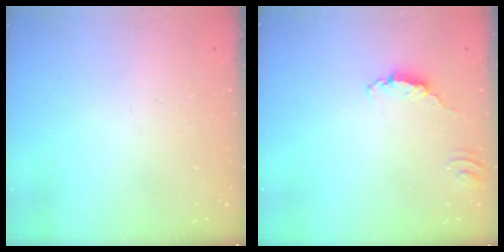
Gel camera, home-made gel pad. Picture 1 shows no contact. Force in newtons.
{"total": 1.7, "press": 1.7, "slide": 0.2}